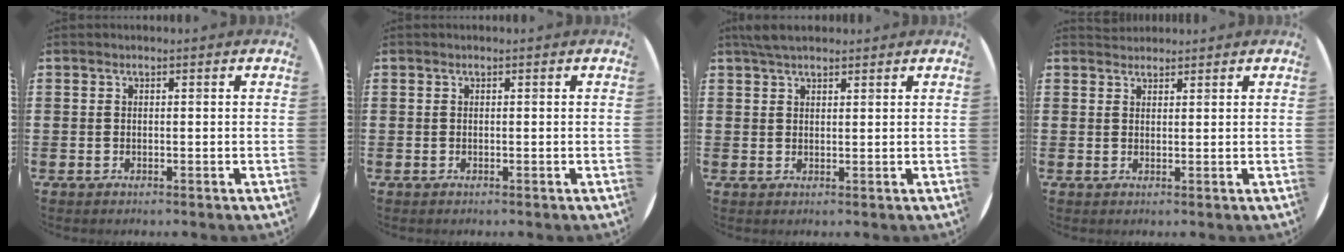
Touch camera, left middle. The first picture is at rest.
{"total": 0.0}
{"total": 3.1, "force": [2.6, 1.0, 1.2], "torque": [-0.029, 0.006, 0.050]}
{"total": 1.3, "force": [1.3, 0.4, -0.1], "torque": [0.000, 0.003, 0.026]}